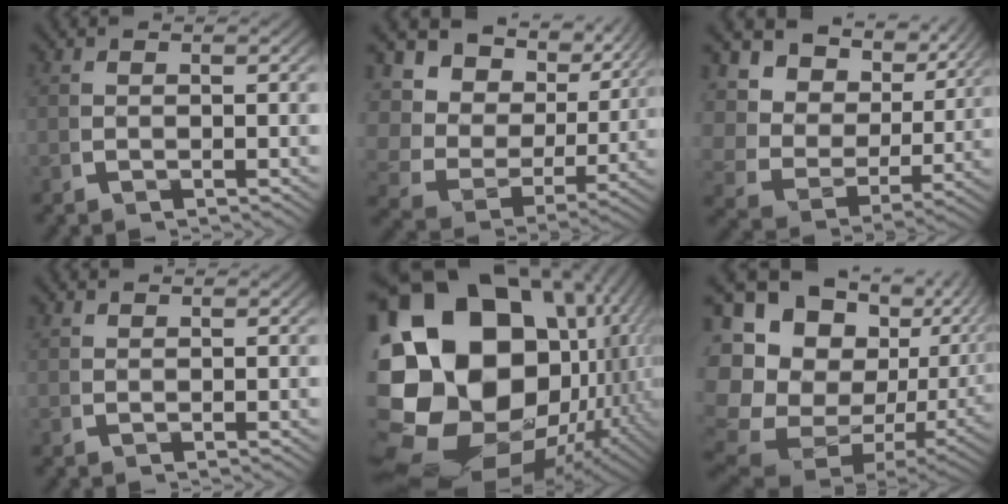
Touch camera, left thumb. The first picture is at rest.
{"total": 12.7, "force": [3.2, 9.2, 8.1], "torque": [-0.169, -0.003, 0.042]}
{"total": 11.5, "force": [3.8, 8.1, 7.3], "torque": [-0.152, 0.001, 0.052]}
{"total": 1.3, "force": [1.3, -0.1, -0.2], "torque": [0.004, 0.000, 0.031]}
{"total": 32.5, "force": [-0.7, 23.7, 22.3], "torque": [-0.418, -0.067, 0.006]}
{"total": 21.1, "force": [0.9, 16.6, 13.0], "torque": [-0.273, -0.047, 0.021]}